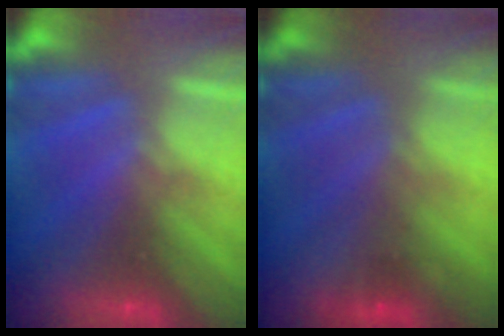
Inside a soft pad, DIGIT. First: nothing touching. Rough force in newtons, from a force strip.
{"total": 1.6}